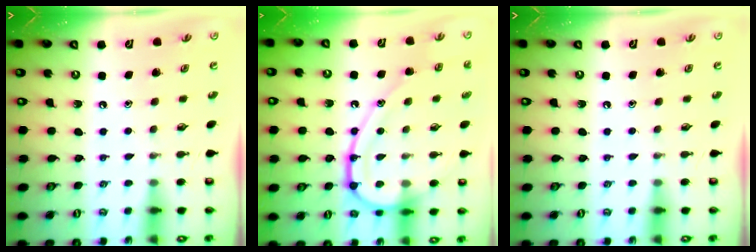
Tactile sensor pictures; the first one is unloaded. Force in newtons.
{"total": 16.6, "press": 16.5, "slide": 1.4}
{"total": 0.0}